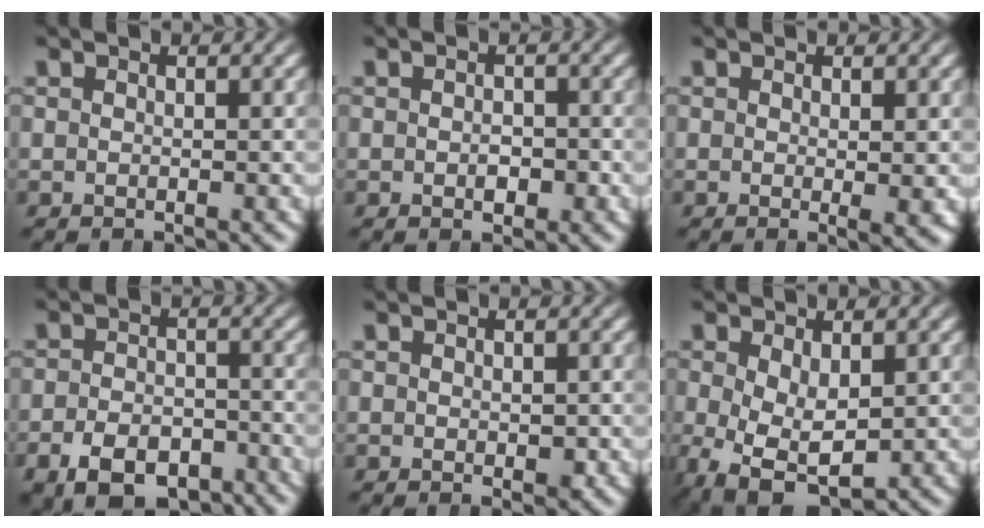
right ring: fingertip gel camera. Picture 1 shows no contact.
{"total": 1.2, "force": [-0.4, 0.7, 0.9], "torque": [-0.015, -0.006, -0.007]}
{"total": 1.4, "force": [0.0, 0.1, 1.4], "torque": [-0.019, -0.011, 0.002]}
{"total": 5.8, "force": [-4.2, 3.2, 2.4], "torque": [-0.030, -0.020, -0.065]}
{"total": 0.8, "force": [-0.1, 0.4, 0.7], "torque": [-0.010, -0.008, 0.003]}
{"total": 7.7, "force": [-3.5, 5.2, 4.5], "torque": [-0.104, -0.067, -0.028]}